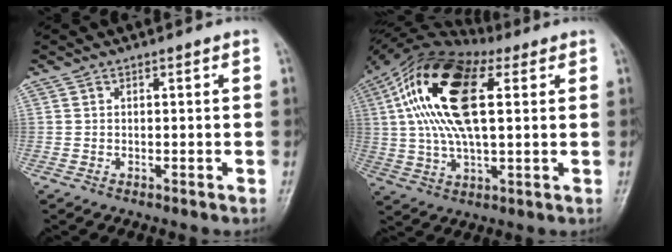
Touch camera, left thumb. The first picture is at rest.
{"total": 20.2, "force": [5.2, 9.3, 17.2], "torque": [-0.341, 0.018, 0.084]}